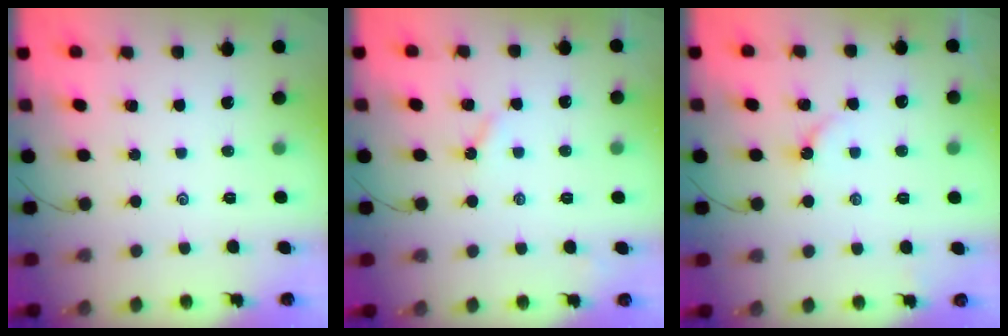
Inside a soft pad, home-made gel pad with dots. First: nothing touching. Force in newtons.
{"total": 2.8, "press": 2.8, "slide": 0.5}
{"total": 2.5, "press": 2.4, "slide": 0.4}